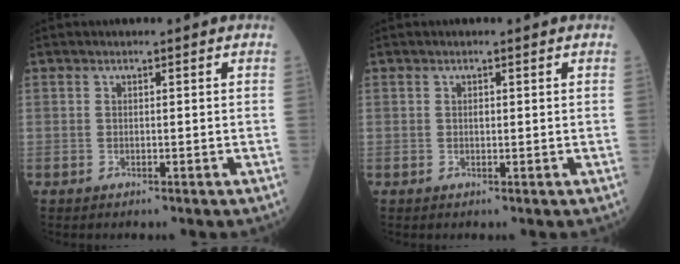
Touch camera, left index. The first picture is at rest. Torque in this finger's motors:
{"motor_torque": [0.30, -0.03, -0.04, -0.01]}